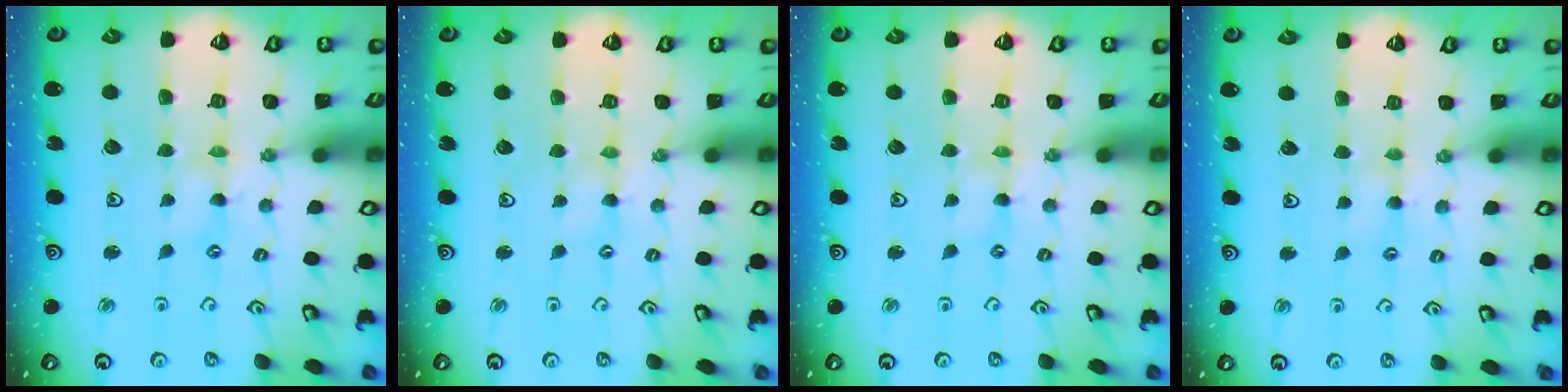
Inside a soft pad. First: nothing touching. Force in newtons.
{"total": 0.7, "press": 0.7, "slide": 0.1}
{"total": 0.0}
{"total": 2.6, "press": 2.6, "slide": 0.4}